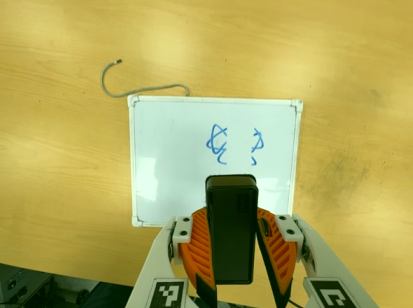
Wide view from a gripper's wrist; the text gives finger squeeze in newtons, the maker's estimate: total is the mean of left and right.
{"total": 8.7, "left": 8.0, "right": 9.4}